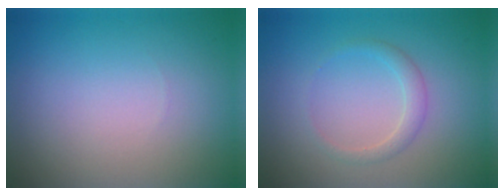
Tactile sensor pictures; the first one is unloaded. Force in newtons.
{"total": 1.6, "press": 1.6, "slide": 0.1}